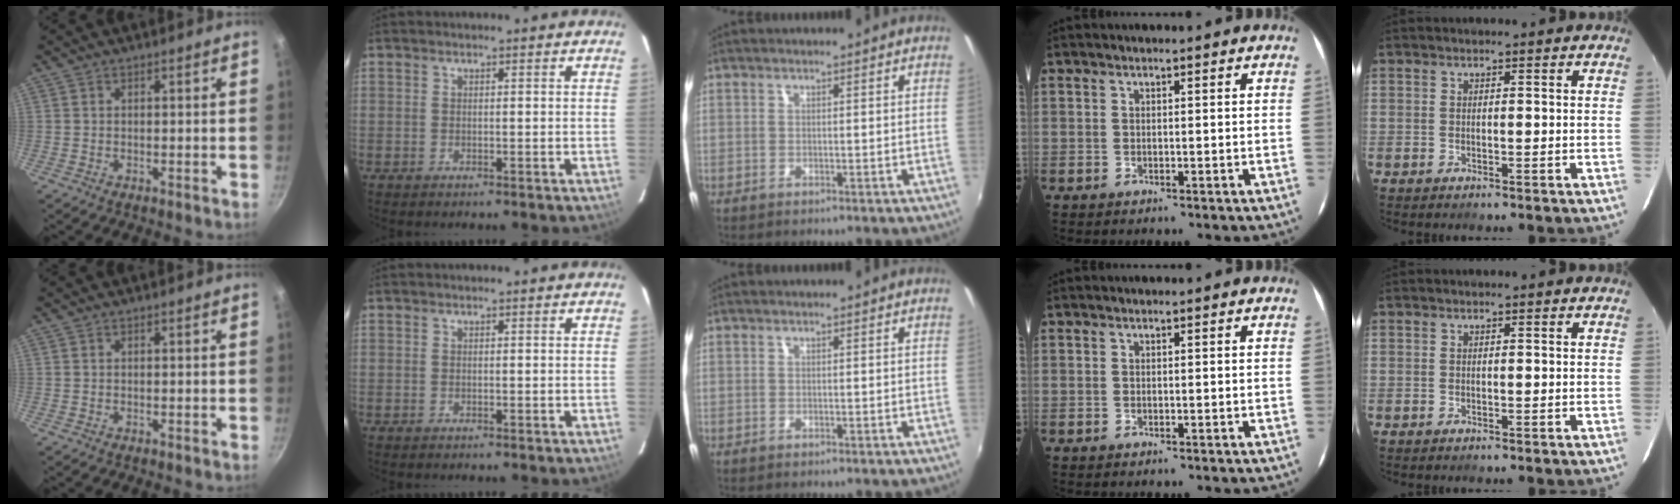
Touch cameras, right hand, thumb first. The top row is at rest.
{}